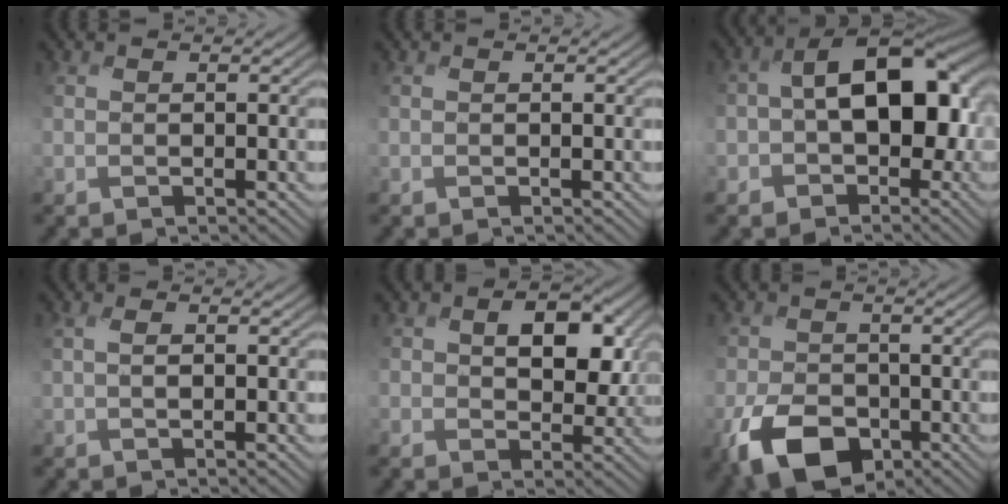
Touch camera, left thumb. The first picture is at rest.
{"total": 0.0}
{"total": 14.2, "force": [-1.3, 9.3, 10.6], "torque": [-0.137, -0.009, -0.020]}
{"total": 2.0, "force": [-0.1, 0.8, 1.8], "torque": [-0.039, 0.002, -0.002]}
{"total": 8.3, "force": [1.7, 5.7, 5.7], "torque": [-0.094, -0.011, 0.029]}
{"total": 9.1, "force": [-4.8, 5.8, 5.0], "torque": [-0.104, -0.024, -0.092]}